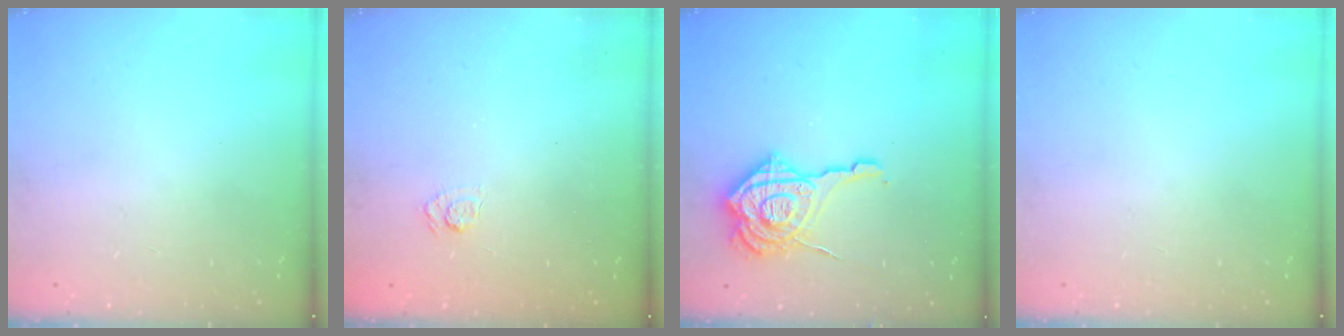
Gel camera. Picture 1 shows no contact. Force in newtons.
{"total": 2.5, "press": 2.1, "slide": 1.4}
{"total": 18.1, "press": 18.0, "slide": 1.5}
{"total": 0.0}